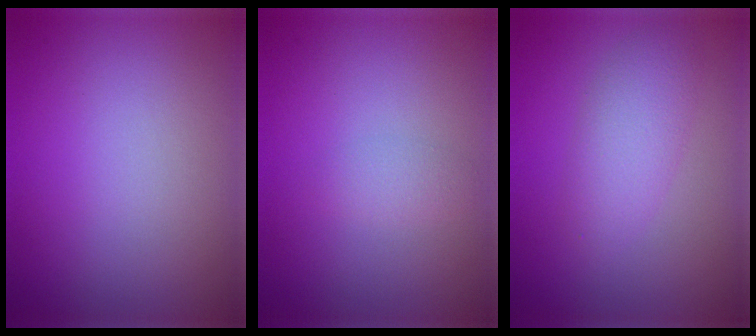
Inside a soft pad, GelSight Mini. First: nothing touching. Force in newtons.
{"total": 1.1, "press": 1.1, "slide": 0.0}
{"total": 2.8, "press": 2.8, "slide": 0.1}